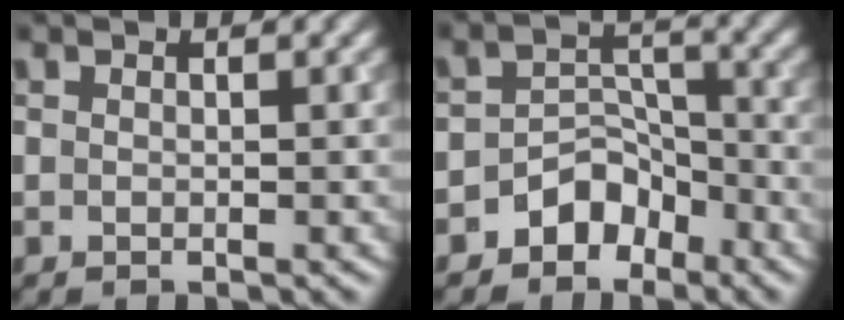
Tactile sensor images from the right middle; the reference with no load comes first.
{"total": 3.8, "force": [-2.7, 2.4, 1.2], "torque": [-0.004, 0.009, -0.048]}